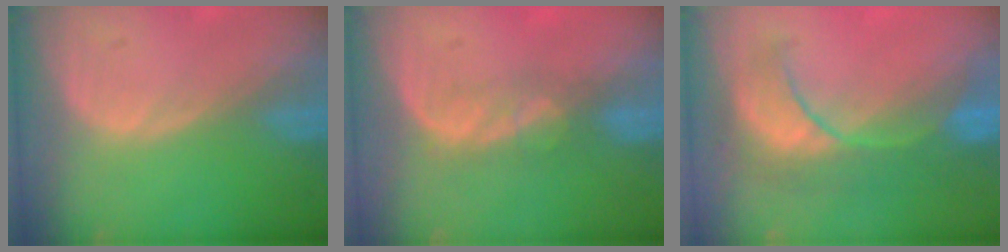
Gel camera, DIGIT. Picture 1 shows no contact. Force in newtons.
{"total": 3.7, "press": 3.4, "slide": 1.5}
{"total": 8.4, "press": 8.3, "slide": 1.6}